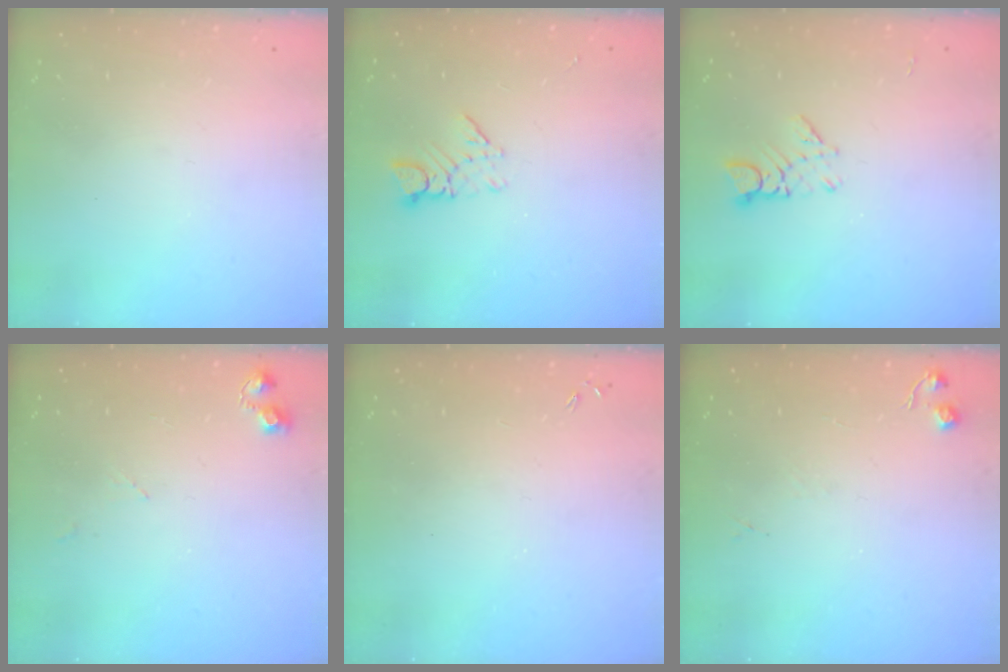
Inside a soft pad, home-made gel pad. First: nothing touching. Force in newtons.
{"total": 4.1, "press": 4.1, "slide": 0.5}
{"total": 2.5, "press": 2.4, "slide": 0.4}
{"total": 6.6, "press": 6.5, "slide": 0.9}
{"total": 0.0}
{"total": 4.5, "press": 4.4, "slide": 0.8}